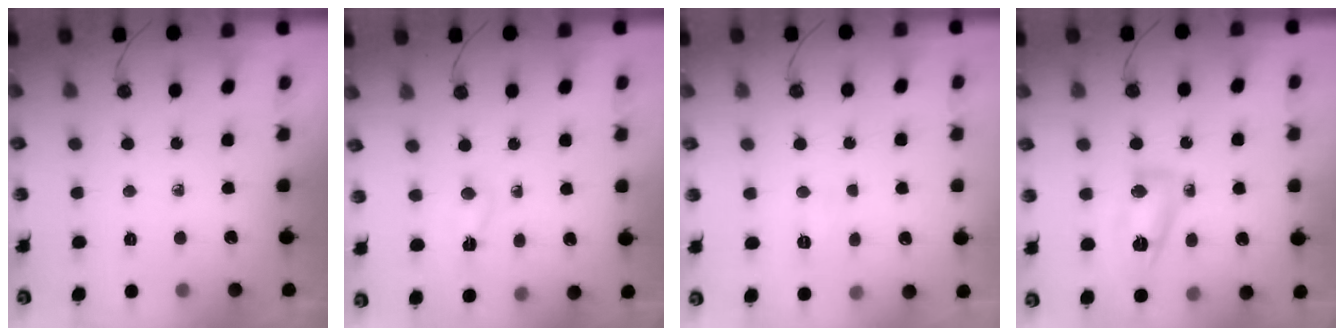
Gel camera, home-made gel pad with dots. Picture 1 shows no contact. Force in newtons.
{"total": 2.4, "press": 2.3, "slide": 0.7}
{"total": 3.5, "press": 3.5, "slide": 0.4}
{"total": 8.9, "press": 8.9, "slide": 0.4}